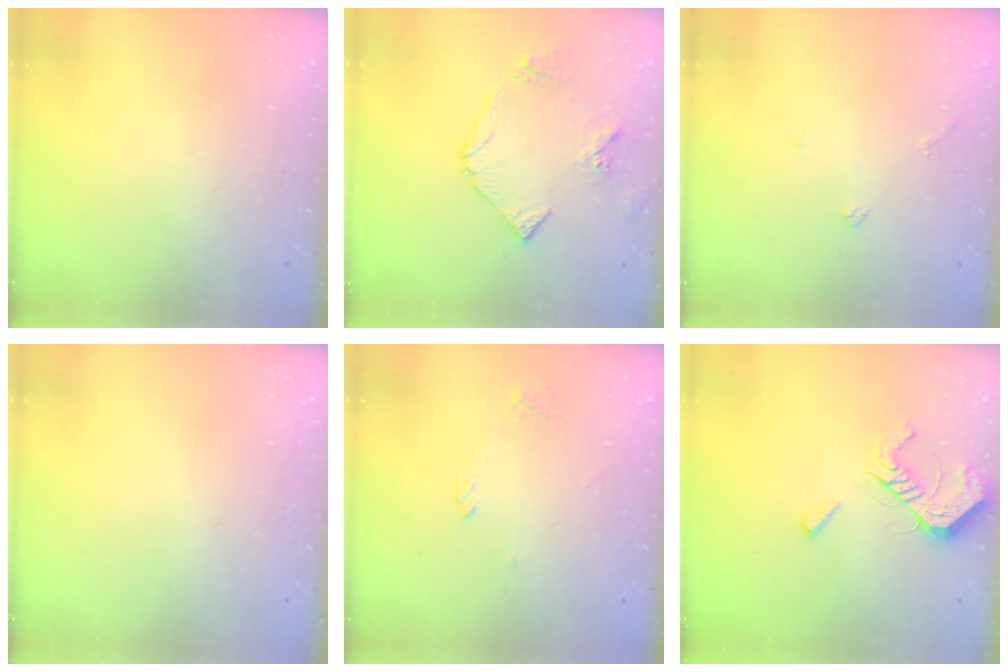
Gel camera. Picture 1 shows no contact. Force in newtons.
{"total": 8.5, "press": 8.5, "slide": 0.2}
{"total": 3.5, "press": 3.5, "slide": 0.5}
{"total": 1.9, "press": 1.9, "slide": 0.1}
{"total": 1.7, "press": 1.7, "slide": 0.3}
{"total": 10.4, "press": 10.4, "slide": 1.1}